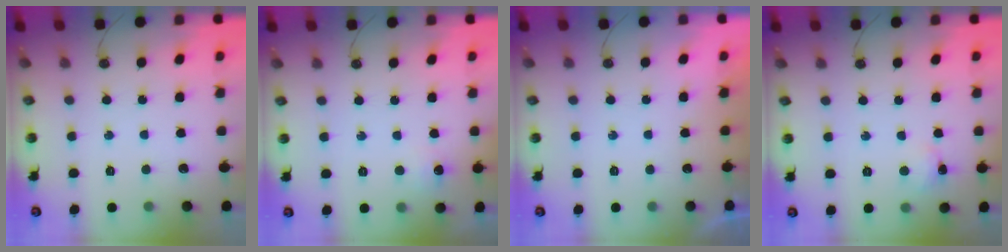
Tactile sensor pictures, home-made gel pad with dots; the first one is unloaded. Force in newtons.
{"total": 4.4, "press": 4.4, "slide": 0.6}
{"total": 0.0}
{"total": 2.0, "press": 1.9, "slide": 0.4}